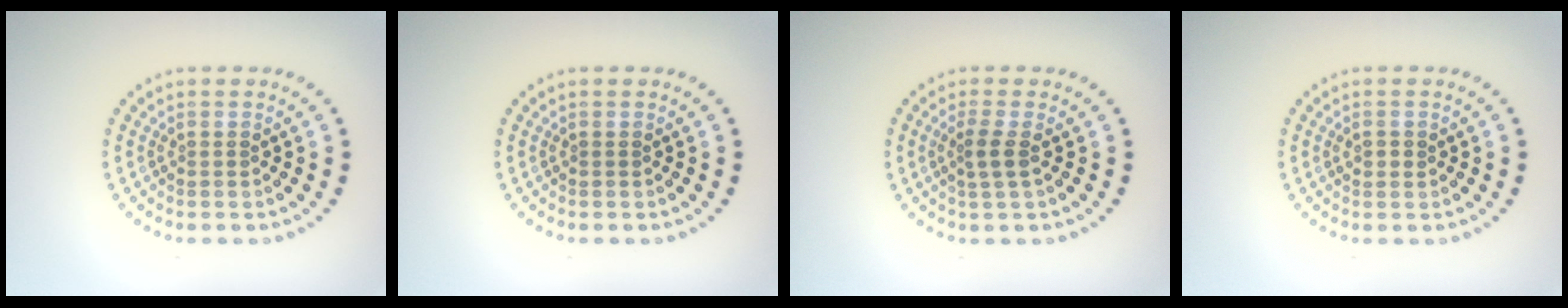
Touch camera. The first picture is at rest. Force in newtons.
{"total": 0.0}
{"total": 1.7, "press": 1.4, "slide": 1.0}
{"total": 1.0, "press": 0.9, "slide": 0.4}